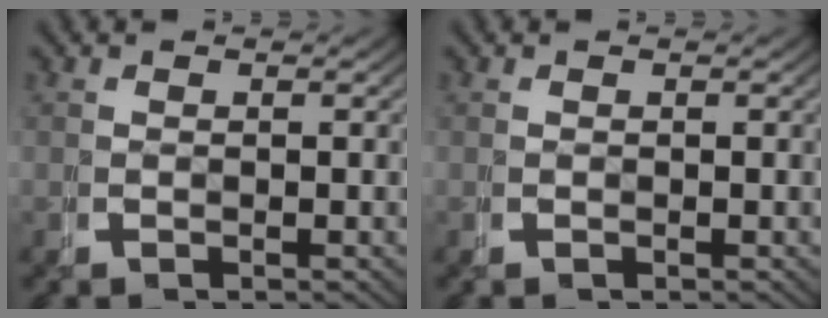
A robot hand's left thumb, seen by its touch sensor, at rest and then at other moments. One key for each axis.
{"total": 0.0}